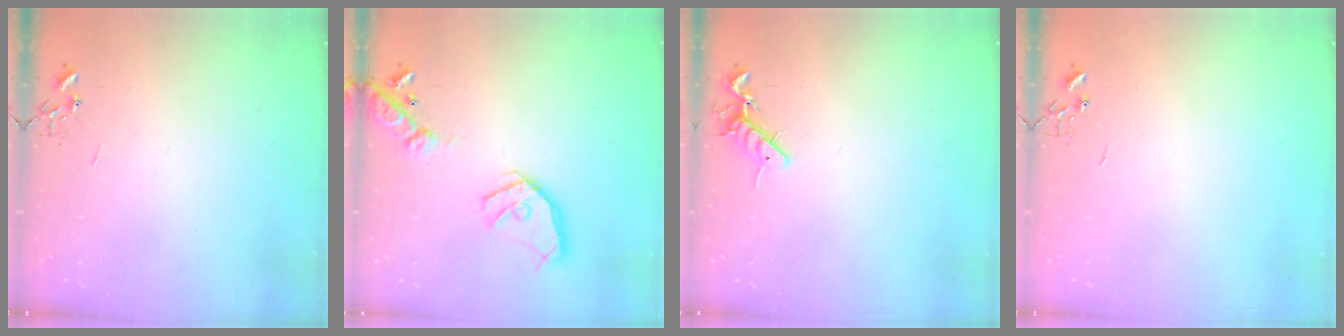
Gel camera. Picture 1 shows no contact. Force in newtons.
{"total": 17.3, "press": 17.0, "slide": 2.8}
{"total": 8.6, "press": 8.5, "slide": 1.3}
{"total": 0.0}